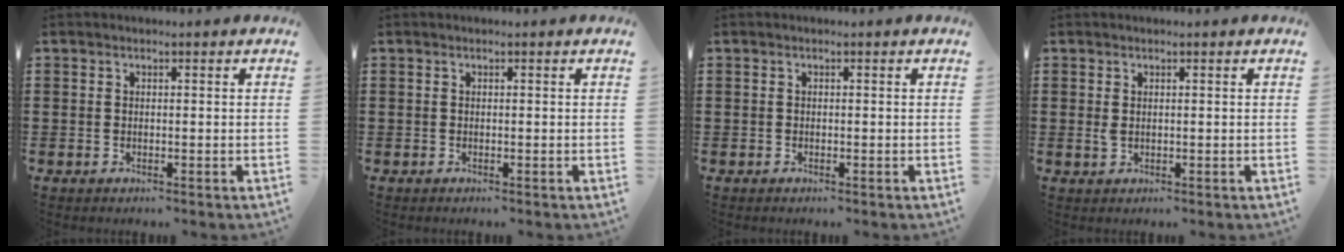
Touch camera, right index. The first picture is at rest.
{"total": 0.0}
{"total": 0.0}
{"total": 1.3, "force": [0.3, 0.7, 1.0], "torque": [-0.021, 0.005, 0.006]}